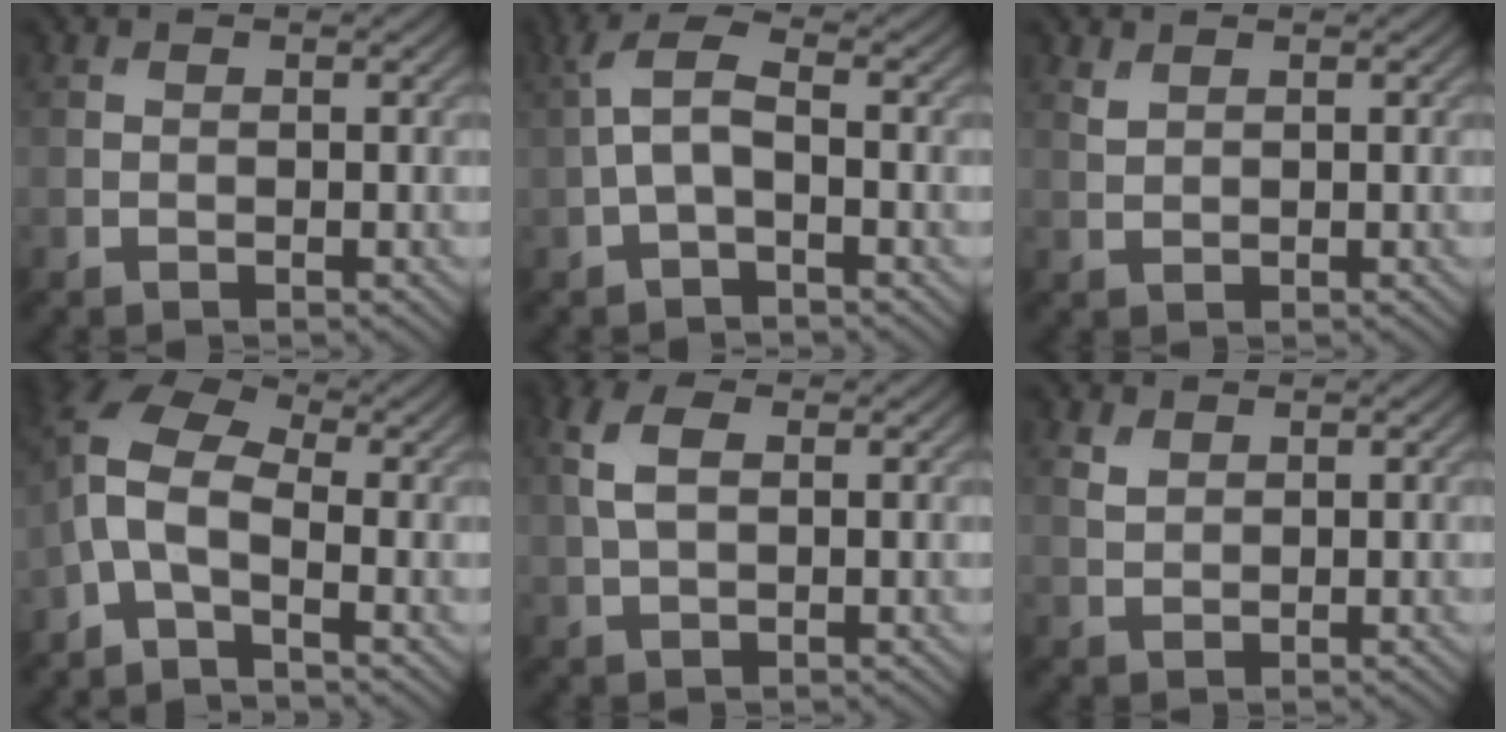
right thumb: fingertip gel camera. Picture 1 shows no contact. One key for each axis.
{"total": 4.3, "fx": -0.5, "fy": 1.7, "fz": 3.9, "tx": -0.092, "ty": 0.013, "tz": -0.018}
{"total": 1.0, "fx": 0.9, "fy": 0.3, "fz": 0.4, "tx": -0.018, "ty": -0.001, "tz": 0.021}
{"total": 6.9, "fx": -1.7, "fy": 3.0, "fz": 5.9, "tx": -0.138, "ty": 0.015, "tz": -0.057}
{"total": 4.3, "fx": 1.0, "fy": 2.3, "fz": 3.5, "tx": -0.096, "ty": 0.008, "tz": 0.018}
{"total": 1.7, "fx": 1.1, "fy": 1.0, "fz": 0.8, "tx": -0.024, "ty": -0.001, "tz": 0.026}